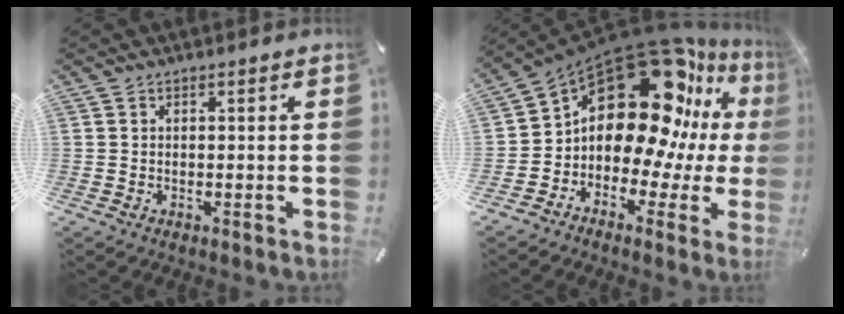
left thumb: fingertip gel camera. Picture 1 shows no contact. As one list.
[{"total": 20.8, "force": [9.3, 13.2, 13.1], "torque": [-0.207, -0.094, 0.171]}]